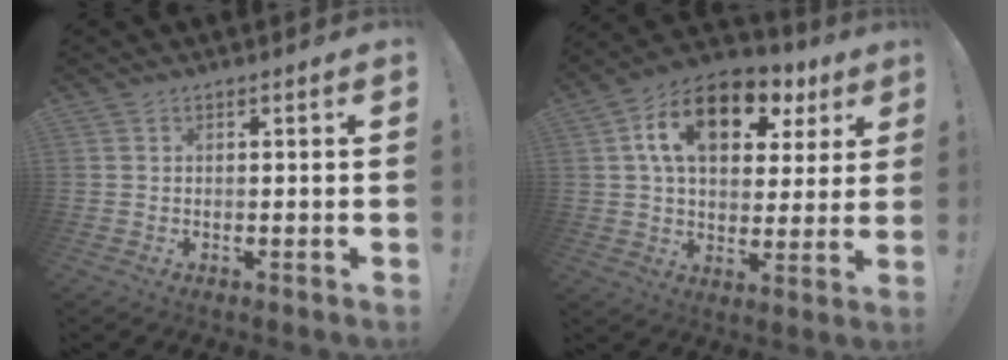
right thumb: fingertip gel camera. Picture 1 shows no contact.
{"total": 17.4, "force": [7.5, 10.5, 11.6], "torque": [-0.178, -0.024, 0.130]}